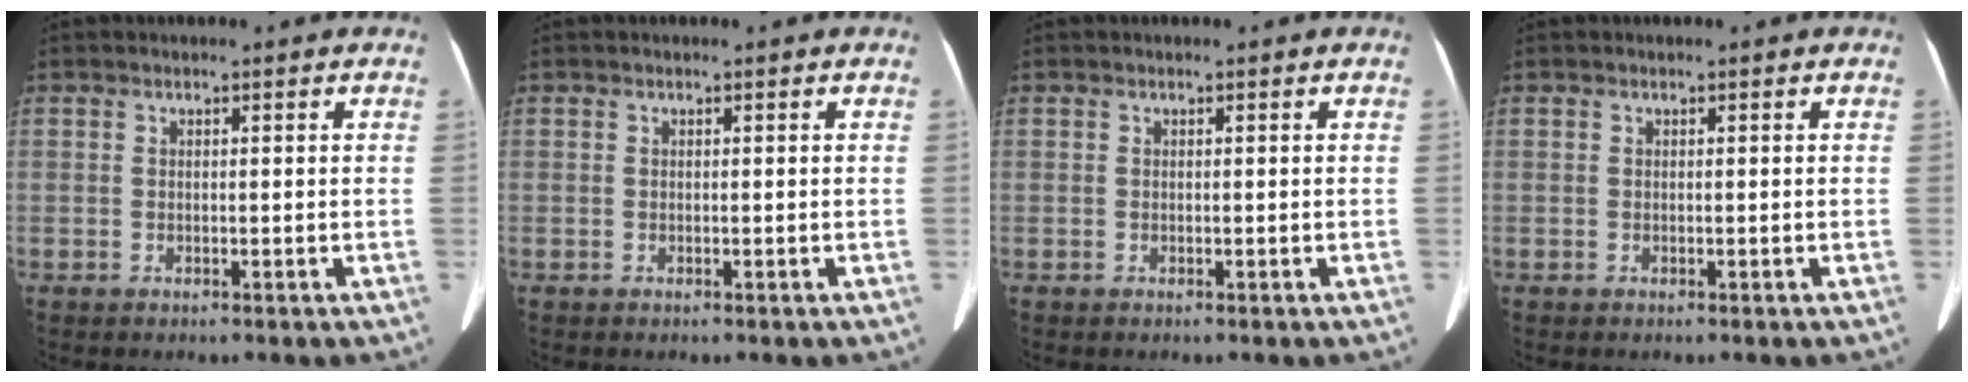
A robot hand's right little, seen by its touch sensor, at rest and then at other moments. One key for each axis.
{"total": 0.0}
{"total": 0.0}
{"total": 0.0}